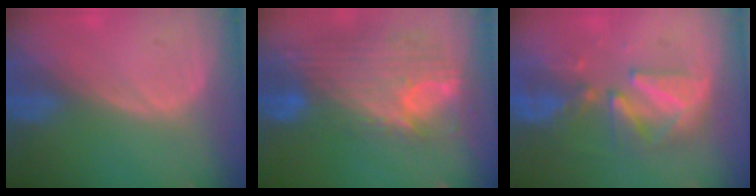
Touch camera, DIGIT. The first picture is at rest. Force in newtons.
{"total": 12.1, "press": 10.2, "slide": 6.4}
{"total": 8.3, "press": 8.1, "slide": 1.9}